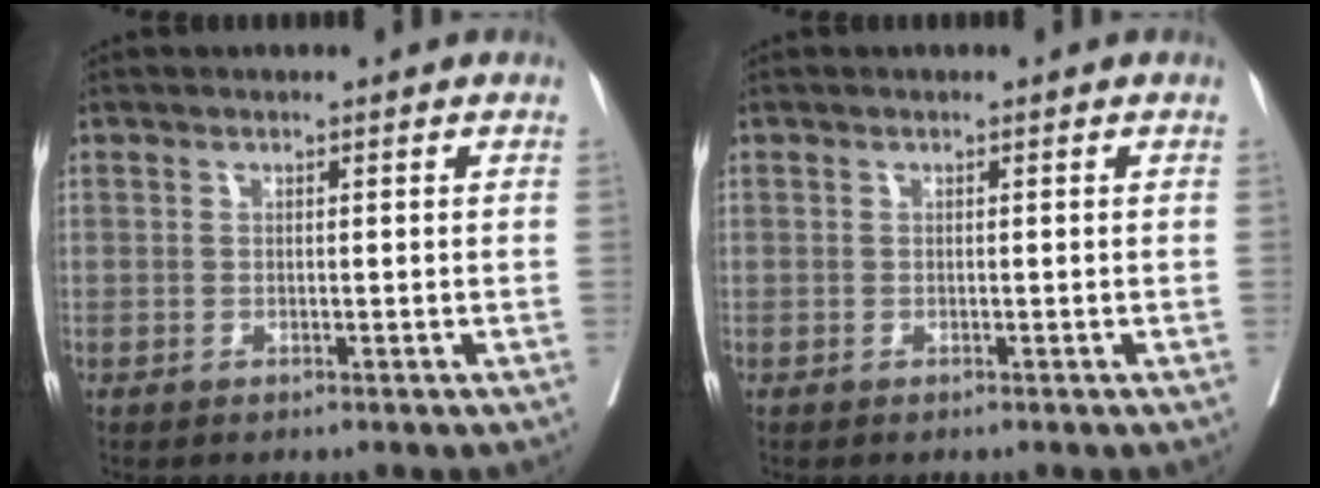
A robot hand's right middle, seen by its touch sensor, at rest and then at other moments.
{"total": 0.0}